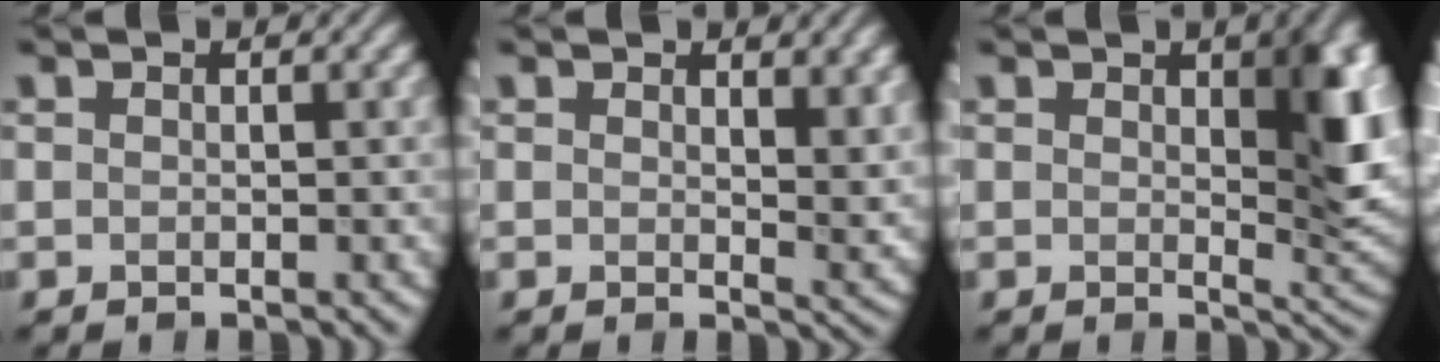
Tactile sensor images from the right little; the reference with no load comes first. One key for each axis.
{"total": 4.5, "fx": 2.1, "fy": 2.0, "fz": 3.4, "tx": -0.045, "ty": -0.014, "tz": 0.040}
{"total": 7.5, "fx": 1.5, "fy": 3.0, "fz": 6.7, "tx": -0.077, "ty": -0.010, "tz": 0.033}